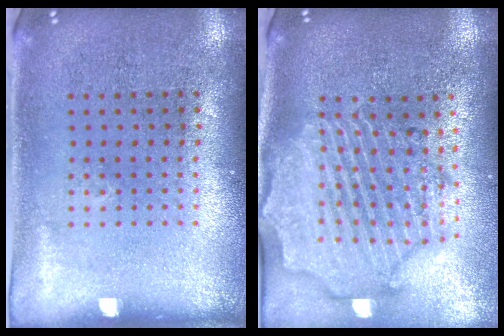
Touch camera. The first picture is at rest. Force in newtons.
{"total": 3.0, "press": 2.6, "slide": 1.5}